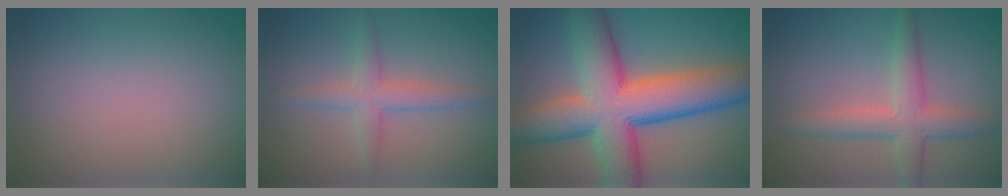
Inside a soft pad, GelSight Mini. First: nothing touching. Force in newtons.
{"total": 2.6, "press": 2.6, "slide": 0.1}
{"total": 12.7, "press": 12.6, "slide": 0.5}
{"total": 3.8, "press": 3.8, "slide": 0.0}